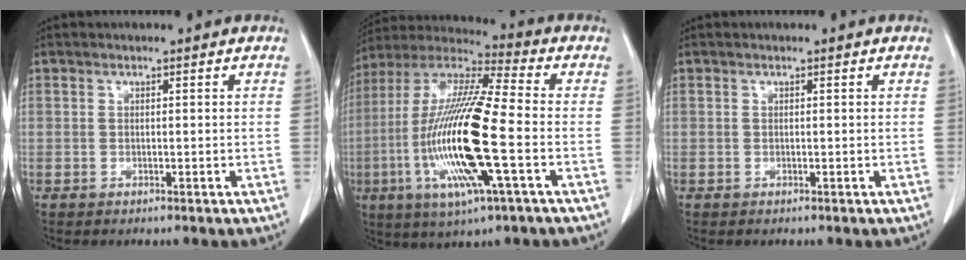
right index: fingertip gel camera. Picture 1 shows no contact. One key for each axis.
{"total": 19.5, "fx": -4.3, "fy": 1.6, "fz": 18.9, "tx": -0.398, "ty": -0.016, "tz": -0.087}
{"total": 0.0}